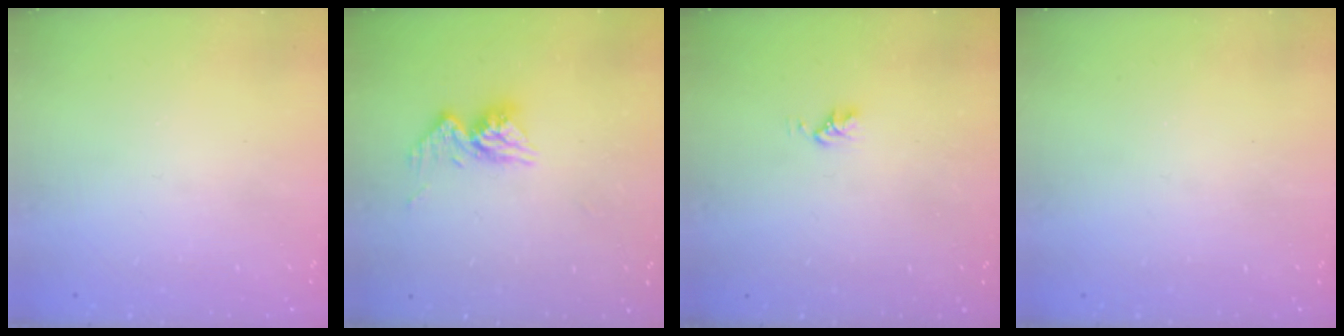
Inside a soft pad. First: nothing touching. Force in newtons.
{"total": 10.3, "press": 10.3, "slide": 0.9}
{"total": 3.0, "press": 3.0, "slide": 0.4}
{"total": 0.0}